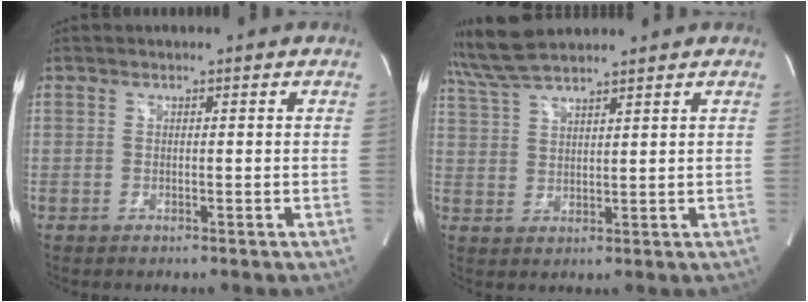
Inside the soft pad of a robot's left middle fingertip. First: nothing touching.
{"total": 7.8, "force": [7.1, 0.5, 3.1], "torque": [-0.076, 0.031, 0.140]}